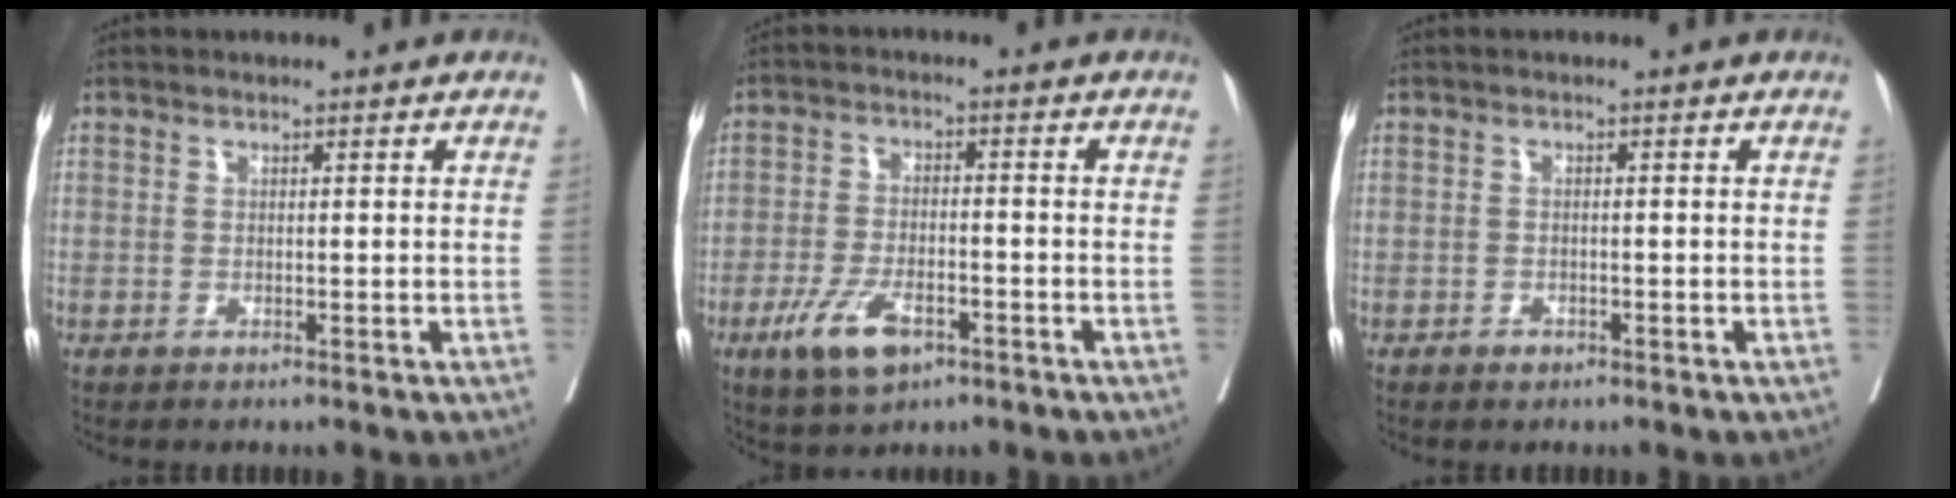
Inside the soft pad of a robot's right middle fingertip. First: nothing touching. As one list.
[{"total": 7.8, "force": [-4.2, 3.2, 5.7], "torque": [-0.117, -0.009, -0.071]}, {"total": 1.2, "force": [-0.8, 0.7, 0.4], "torque": [-0.007, 0.002, -0.010]}]